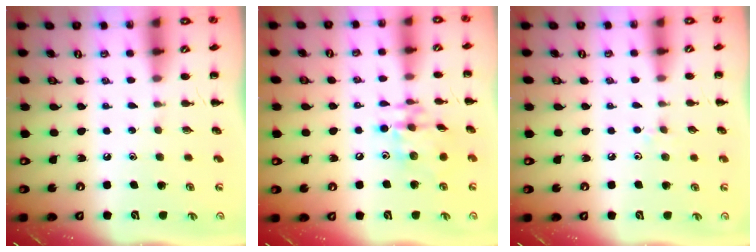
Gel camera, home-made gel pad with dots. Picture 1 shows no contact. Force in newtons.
{"total": 13.0, "press": 13.0, "slide": 1.6}
{"total": 4.2, "press": 3.9, "slide": 1.5}